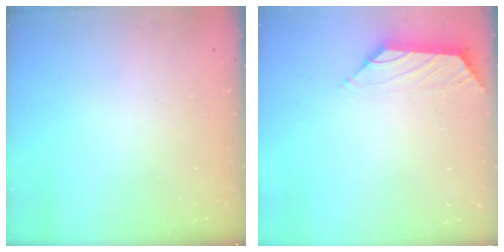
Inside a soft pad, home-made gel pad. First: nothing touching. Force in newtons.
{"total": 0.0}